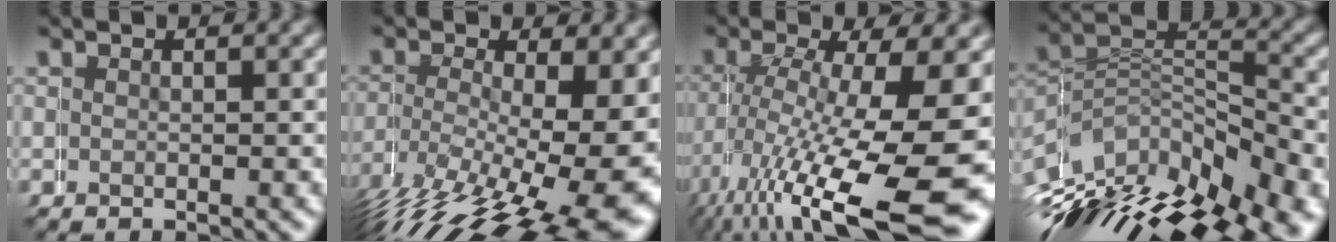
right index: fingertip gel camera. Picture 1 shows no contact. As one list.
[{"total": 8.9, "force": [-2.5, 3.7, 7.7], "torque": [-0.116, -0.029, -0.017]}, {"total": 10.2, "force": [-4.5, 3.3, 8.5], "torque": [-0.138, -0.038, -0.039]}, {"total": 11.1, "force": [-4.8, 7.7, 6.5], "torque": [-0.117, -0.028, -0.069]}]